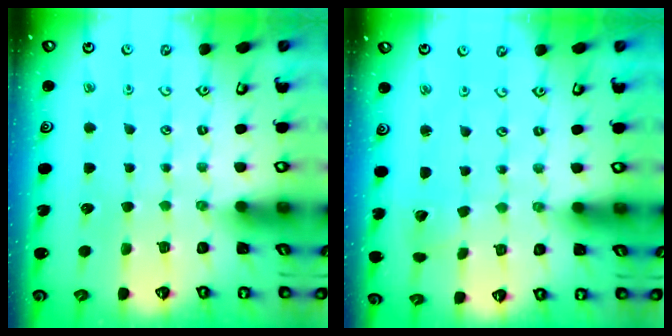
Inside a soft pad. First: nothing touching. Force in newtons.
{"total": 2.5, "press": 2.5, "slide": 0.2}